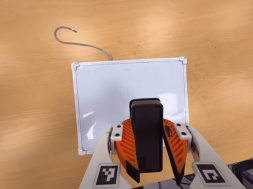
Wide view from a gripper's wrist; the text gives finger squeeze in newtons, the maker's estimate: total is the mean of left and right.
{"total": 10.9, "left": 10.8, "right": 11.0}